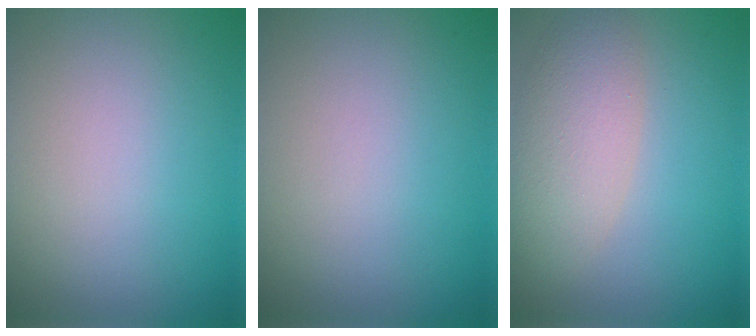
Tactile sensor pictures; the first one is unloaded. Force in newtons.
{"total": 0.0}
{"total": 4.6, "press": 4.6, "slide": 0.2}